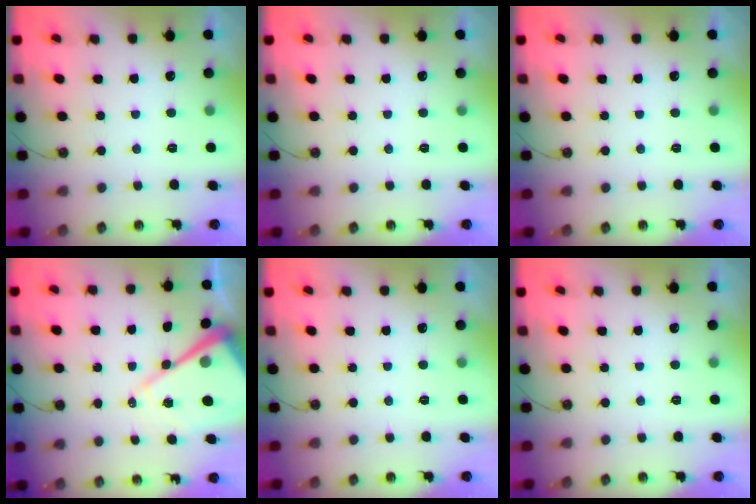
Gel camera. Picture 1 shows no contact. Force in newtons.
{"total": 0.0}
{"total": 0.0}
{"total": 16.2, "press": 16.1, "slide": 1.7}
{"total": 0.0}
{"total": 0.0}